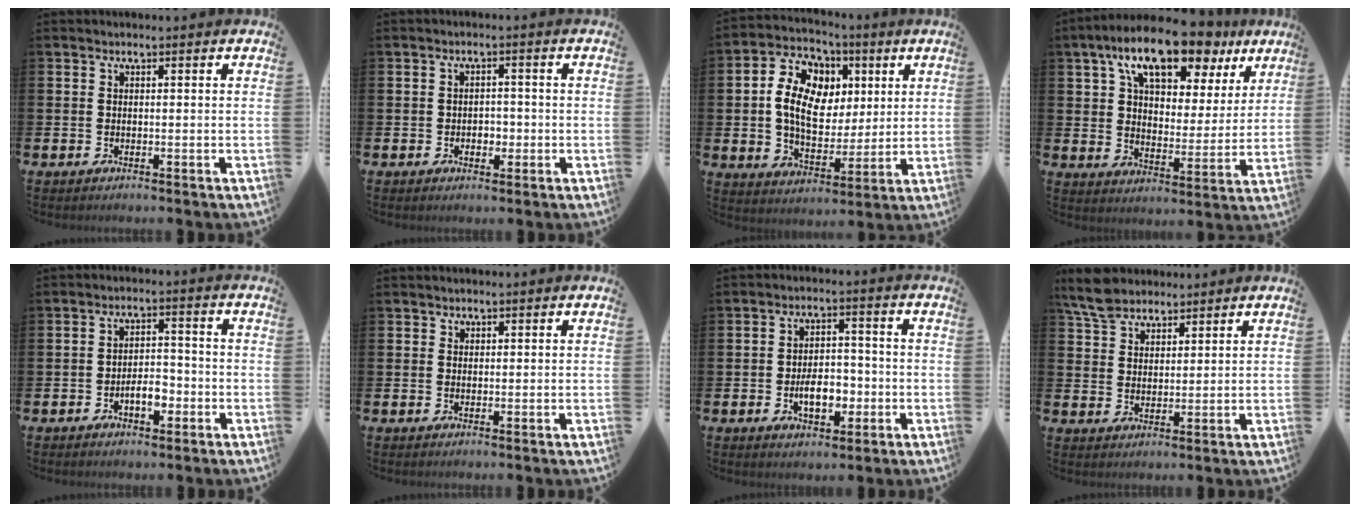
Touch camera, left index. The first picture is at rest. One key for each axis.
{"total": 2.0, "fx": -0.6, "fy": 1.7, "fz": 0.8, "tx": -0.004, "ty": -0.001, "tz": -0.018}
{"total": 10.1, "fx": 3.0, "fy": 7.3, "fz": 6.2, "tx": -0.146, "ty": 0.002, "tz": 0.051}
{"total": 12.9, "fx": 9.9, "fy": 4.8, "fz": 6.8, "tx": -0.133, "ty": -0.037, "tz": 0.172}
{"total": 3.9, "fx": -1.7, "fy": 2.0, "fz": 2.8, "tx": -0.044, "ty": 0.006, "tz": -0.036}
{"total": 0.9, "fx": 0.7, "fy": 0.5, "fz": 0.0, "tx": 0.014, "ty": -0.002, "tz": 0.010}
{"total": 5.2, "fx": -1.5, "fy": 3.2, "fz": 3.9, "tx": -0.054, "ty": 0.004, "tz": -0.033}
{"total": 6.3, "fx": 5.6, "fy": 2.4, "fz": 1.5, "tx": -0.042, "ty": -0.013, "tz": 0.103}